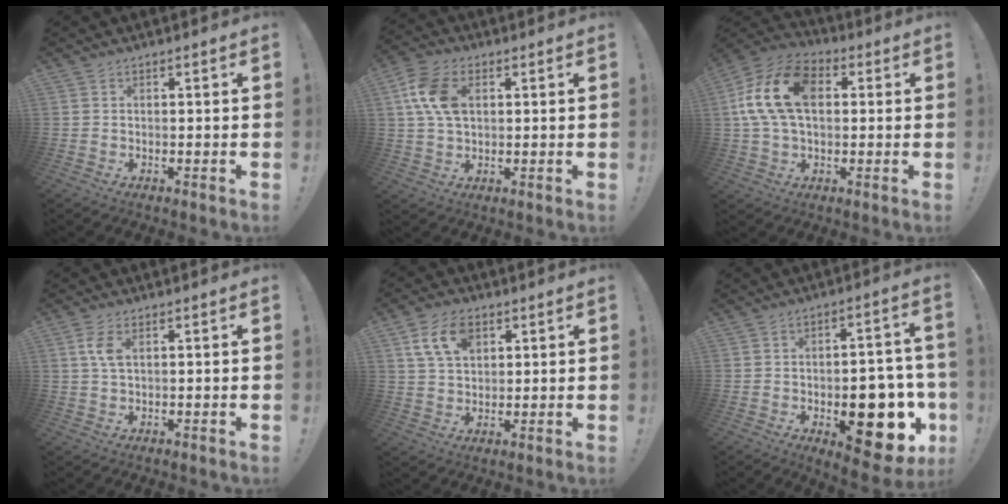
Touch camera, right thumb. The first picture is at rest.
{"total": 11.1, "force": [2.7, 7.1, 8.0], "torque": [-0.160, 0.008, 0.054]}
{"total": 18.1, "force": [3.3, 11.7, 13.4], "torque": [-0.257, 0.006, 0.056]}
{"total": 4.4, "force": [1.2, 1.8, 3.8], "torque": [-0.081, 0.001, 0.019]}
{"total": 10.4, "force": [4.5, 6.6, 6.6], "torque": [-0.108, -0.002, 0.086]}
{"total": 18.9, "force": [-5.9, 9.7, 15.1], "torque": [-0.154, 0.033, -0.070]}